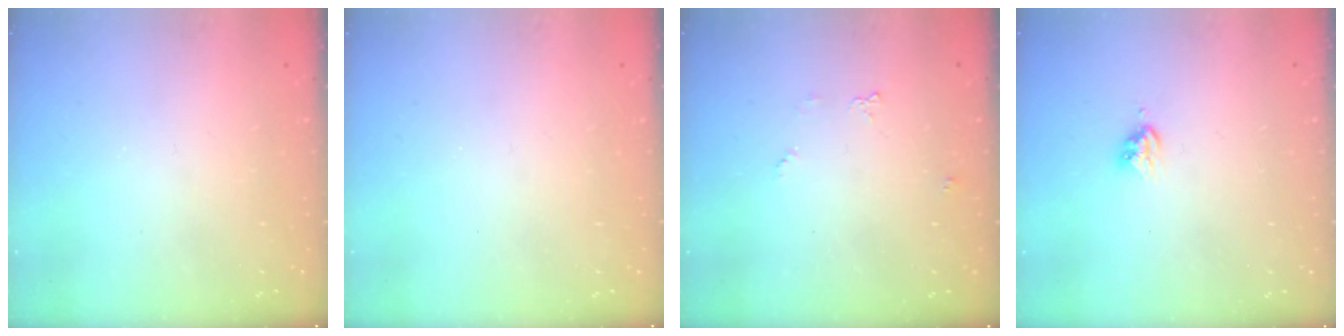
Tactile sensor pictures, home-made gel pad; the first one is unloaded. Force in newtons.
{"total": 0.0}
{"total": 4.7, "press": 4.7, "slide": 0.4}
{"total": 3.6, "press": 3.6, "slide": 0.5}